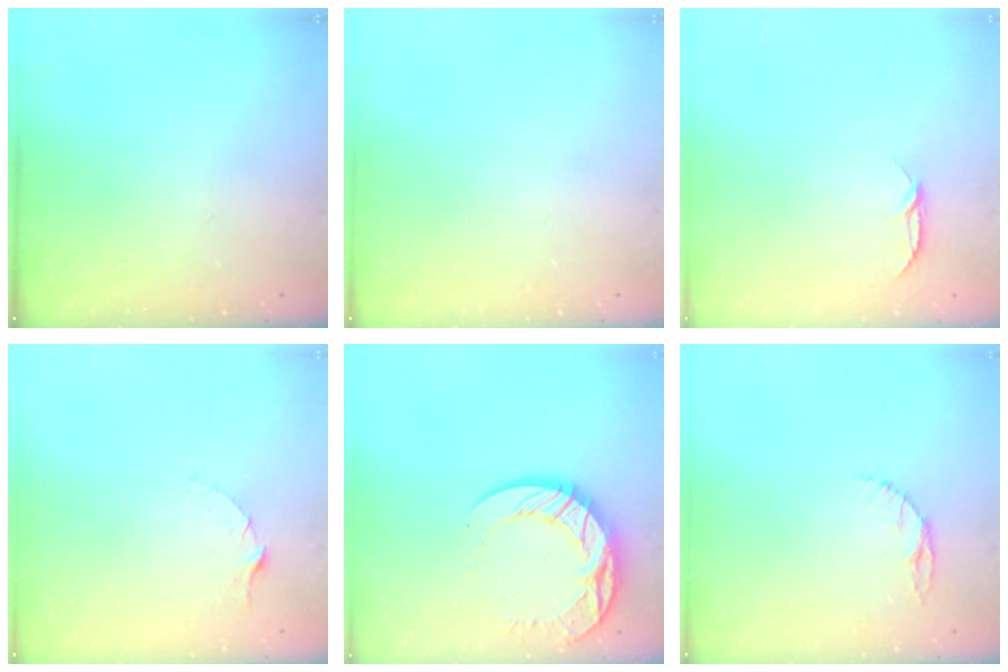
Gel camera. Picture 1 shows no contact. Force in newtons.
{"total": 0.0}
{"total": 4.0, "press": 4.0, "slide": 0.4}
{"total": 2.5, "press": 2.5, "slide": 0.3}
{"total": 14.7, "press": 14.6, "slide": 1.3}
{"total": 4.7, "press": 4.7, "slide": 0.6}